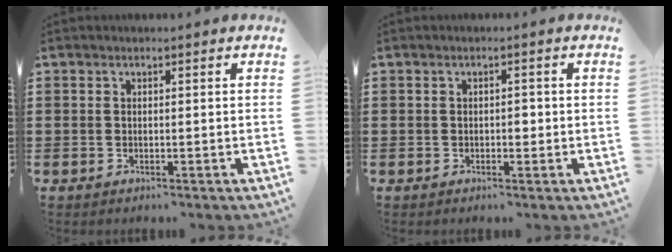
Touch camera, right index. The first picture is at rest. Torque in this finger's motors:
{"motor_torque": [0.62, 0.52, 0.04, 0.00]}